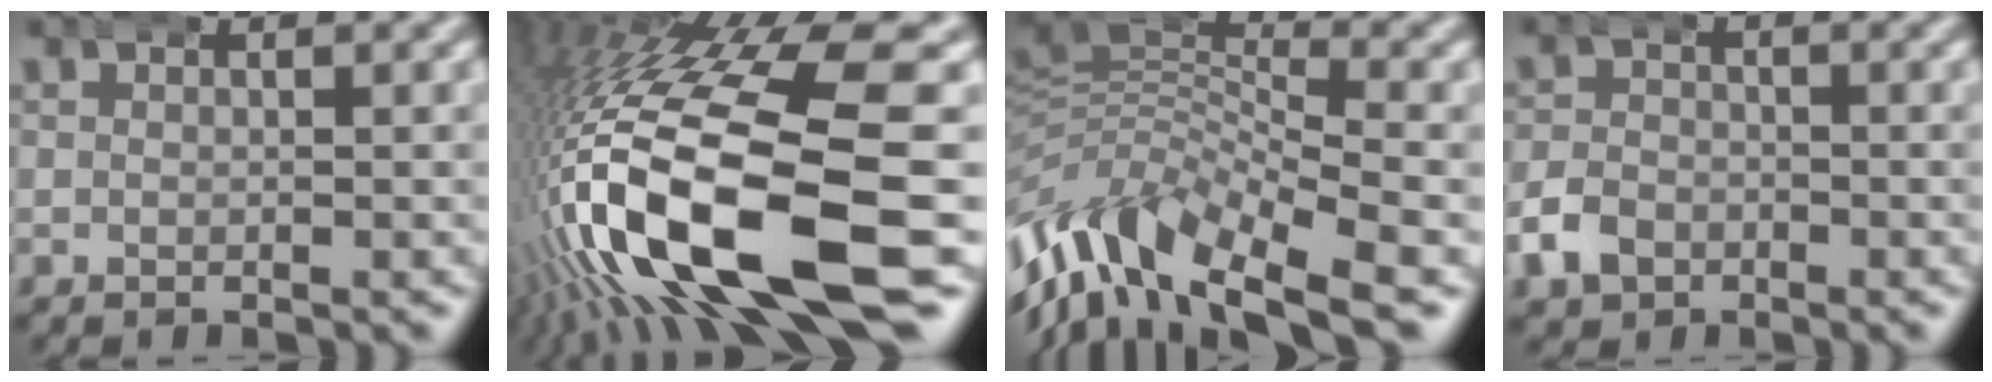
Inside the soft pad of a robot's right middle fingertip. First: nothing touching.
{"total": 19.0, "force": [-2.6, 8.5, 16.7], "torque": [-0.352, -0.028, -0.014]}
{"total": 12.2, "force": [-3.6, 8.3, 8.1], "torque": [-0.199, -0.035, -0.057]}
{"total": 3.0, "force": [-1.5, 2.4, 1.0], "torque": [-0.027, 0.002, -0.032]}